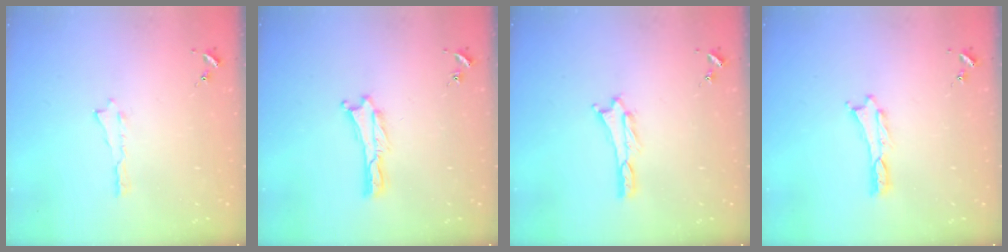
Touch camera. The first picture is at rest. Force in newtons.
{"total": 0.0}
{"total": 1.0, "press": 1.0, "slide": 0.1}
{"total": 0.0}